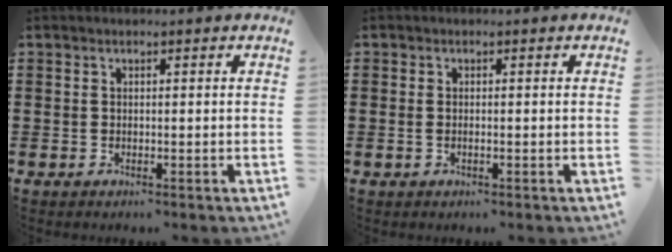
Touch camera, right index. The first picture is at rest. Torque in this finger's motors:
{"motor_torque": [-0.08, 1.04, -0.01, -0.01]}